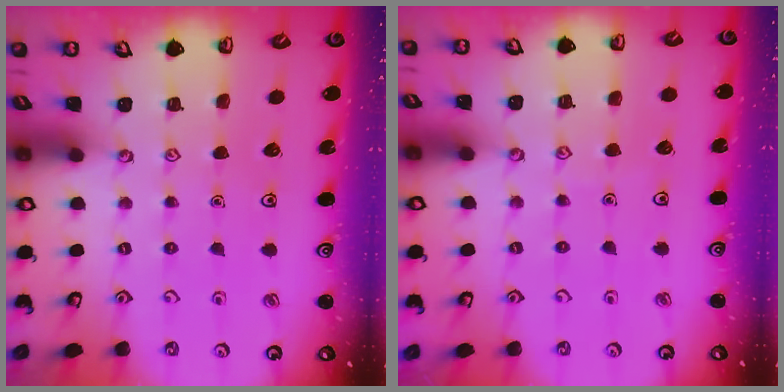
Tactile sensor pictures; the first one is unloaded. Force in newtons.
{"total": 2.6, "press": 2.5, "slide": 0.3}